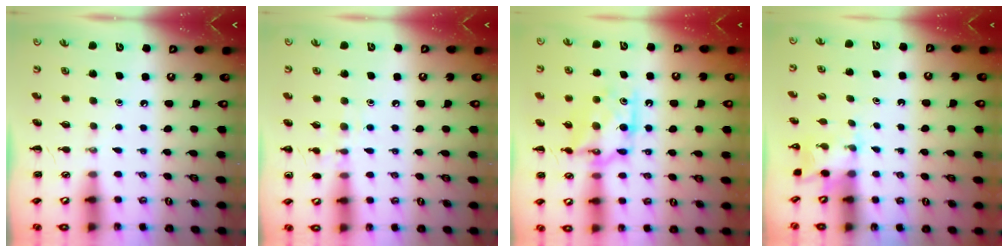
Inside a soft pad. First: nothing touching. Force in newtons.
{"total": 7.5, "press": 7.3, "slide": 1.7}
{"total": 11.5, "press": 11.5, "slide": 0.5}
{"total": 2.2, "press": 2.1, "slide": 0.7}